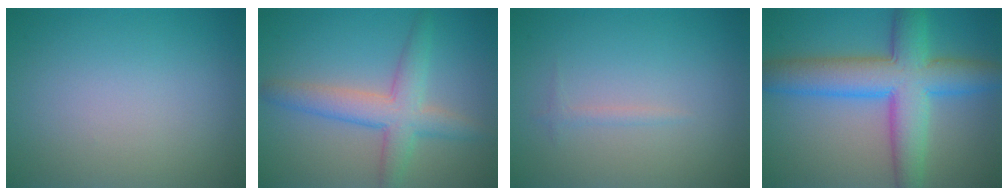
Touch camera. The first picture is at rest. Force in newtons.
{"total": 4.7, "press": 4.7, "slide": 0.2}
{"total": 0.7, "press": 0.7, "slide": 0.1}
{"total": 8.9, "press": 8.9, "slide": 0.1}